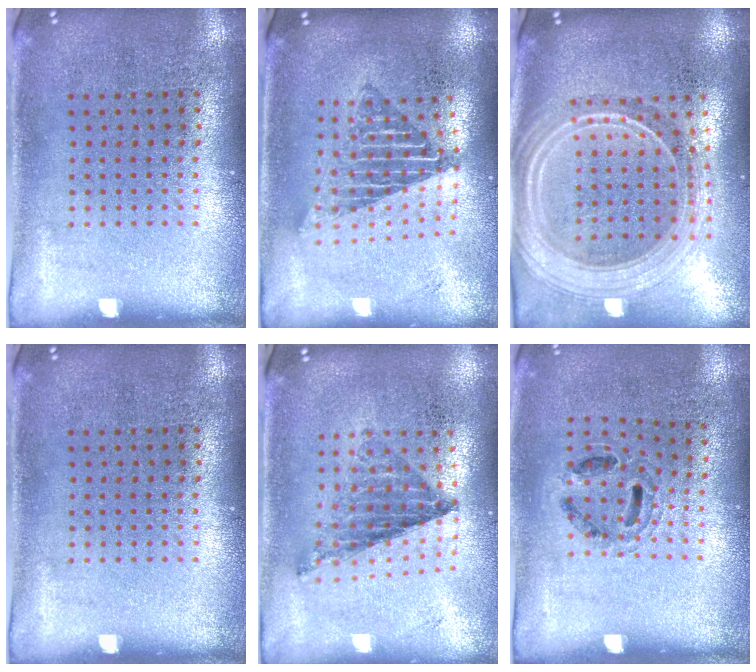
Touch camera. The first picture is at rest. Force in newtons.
{"total": 1.6, "press": 1.4, "slide": 0.9}
{"total": 2.6, "press": 2.2, "slide": 1.4}
{"total": 0.0}
{"total": 0.8, "press": 0.8, "slide": 0.1}
{"total": 0.9, "press": 0.8, "slide": 0.2}